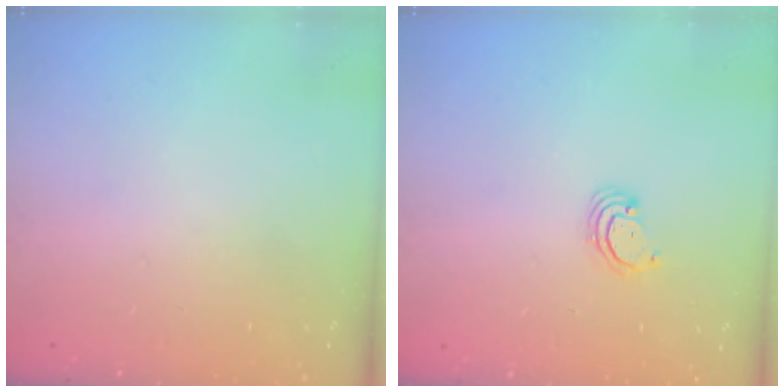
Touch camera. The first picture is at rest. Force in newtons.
{"total": 2.3, "press": 2.3, "slide": 0.2}